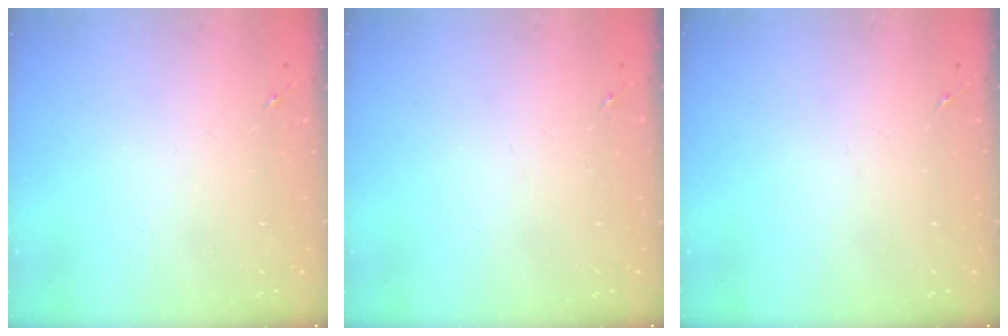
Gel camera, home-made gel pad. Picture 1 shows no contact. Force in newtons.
{"total": 0.0}
{"total": 0.0}